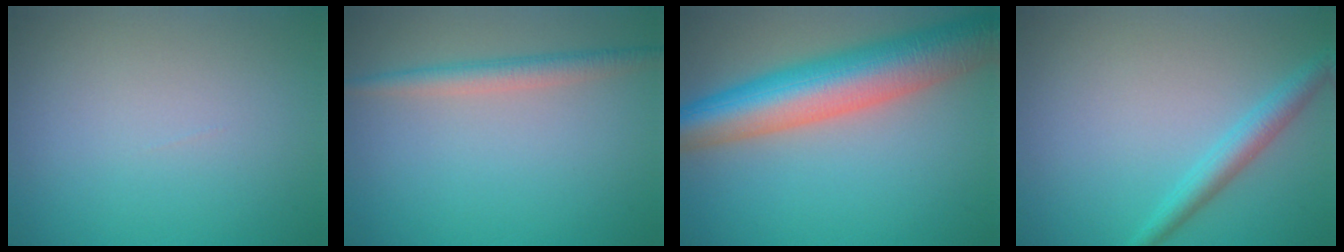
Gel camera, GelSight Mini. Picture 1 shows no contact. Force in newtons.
{"total": 2.4, "press": 2.4, "slide": 0.1}
{"total": 10.3, "press": 10.3, "slide": 0.6}
{"total": 2.6, "press": 2.6, "slide": 0.0}